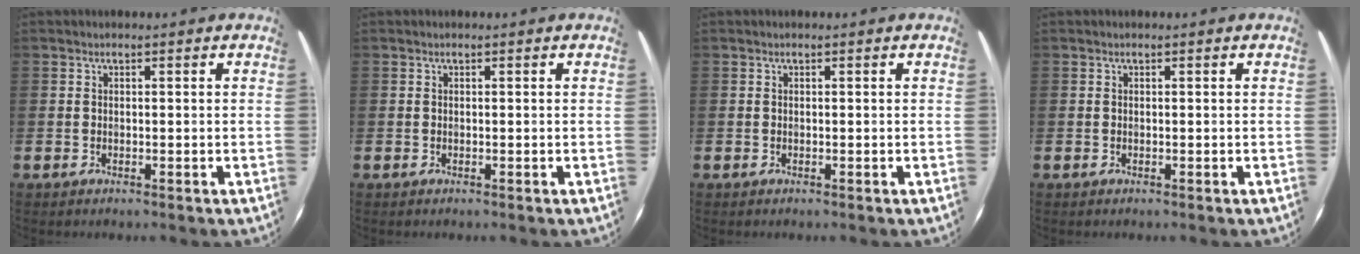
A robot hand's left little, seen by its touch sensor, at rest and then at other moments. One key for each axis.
{"total": 0.0}
{"total": 0.0}
{"total": 0.0}